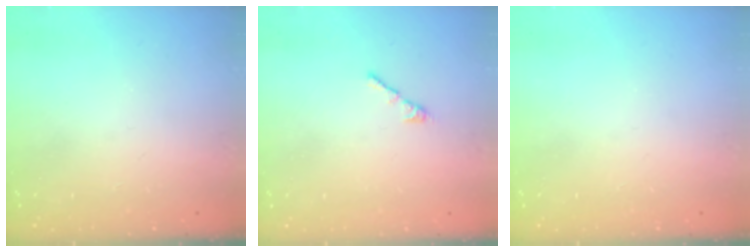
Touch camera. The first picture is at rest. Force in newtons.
{"total": 0.6, "press": 0.4, "slide": 0.4}
{"total": 0.0}